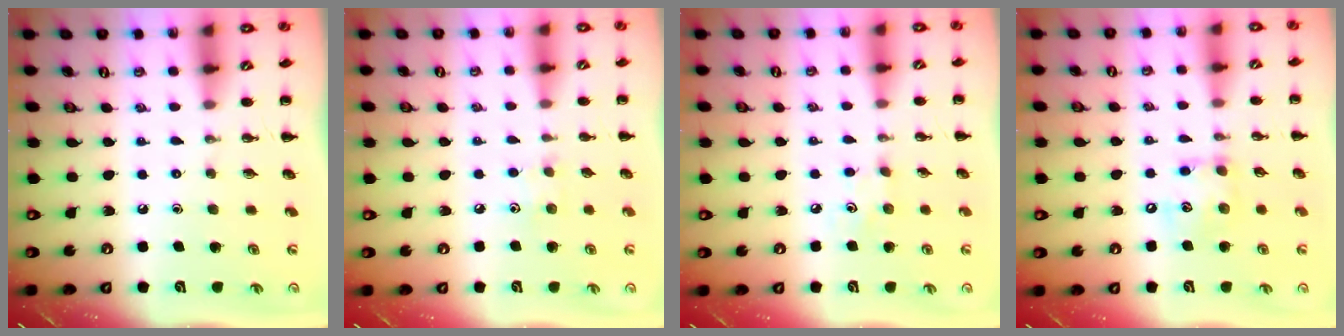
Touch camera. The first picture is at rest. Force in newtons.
{"total": 5.1, "press": 4.9, "slide": 1.3}
{"total": 3.5, "press": 3.4, "slide": 0.9}
{"total": 9.6, "press": 9.5, "slide": 1.2}